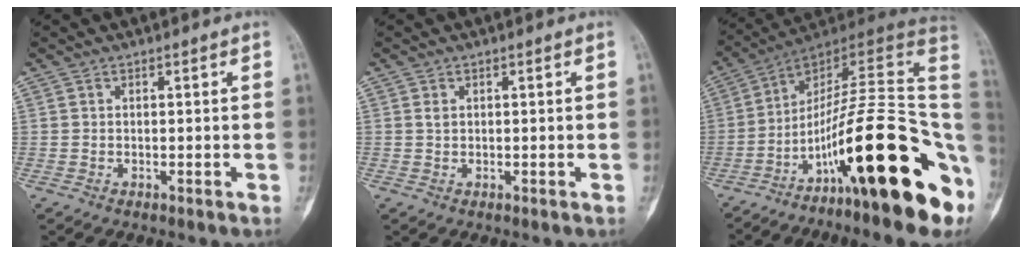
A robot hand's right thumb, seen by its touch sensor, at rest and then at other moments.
{"total": 0.9, "force": [0.3, 0.6, 0.5], "torque": [-0.005, 0.003, 0.006]}
{"total": 29.4, "force": [-9.6, 7.3, 26.8], "torque": [-0.332, 0.064, -0.151]}